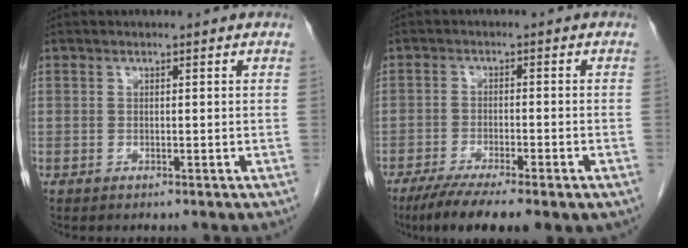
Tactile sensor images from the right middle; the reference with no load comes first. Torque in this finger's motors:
{"motor_torque": [1.21, -0.92, 0.18, 0.05]}